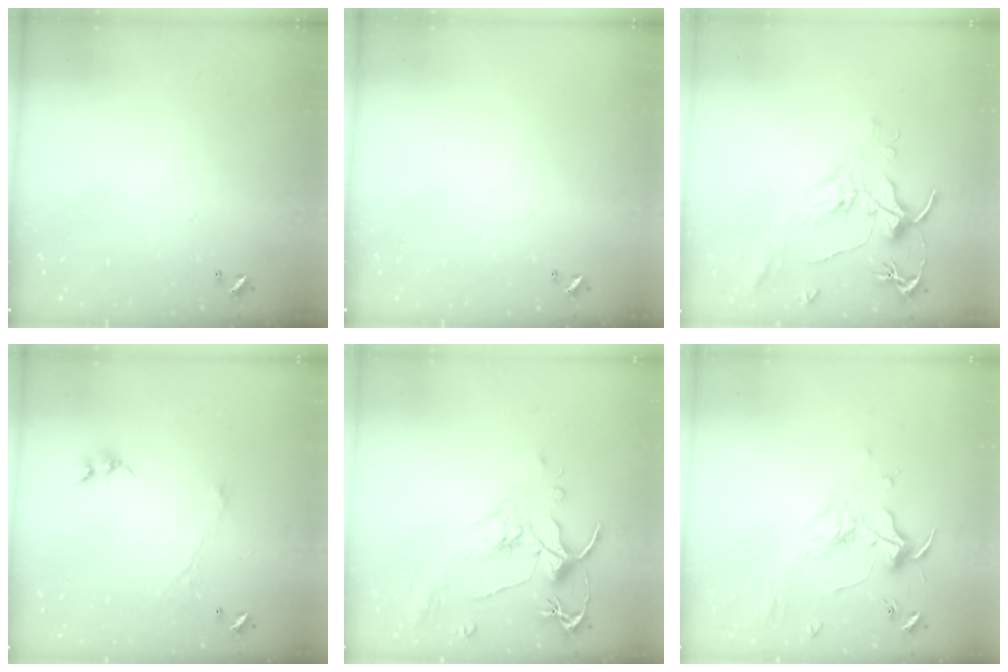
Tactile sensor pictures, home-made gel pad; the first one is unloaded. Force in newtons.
{"total": 0.0}
{"total": 1.6, "press": 1.4, "slide": 0.7}
{"total": 1.1, "press": 1.0, "slide": 0.6}
{"total": 1.6, "press": 1.1, "slide": 1.1}
{"total": 2.0, "press": 1.9, "slide": 0.7}